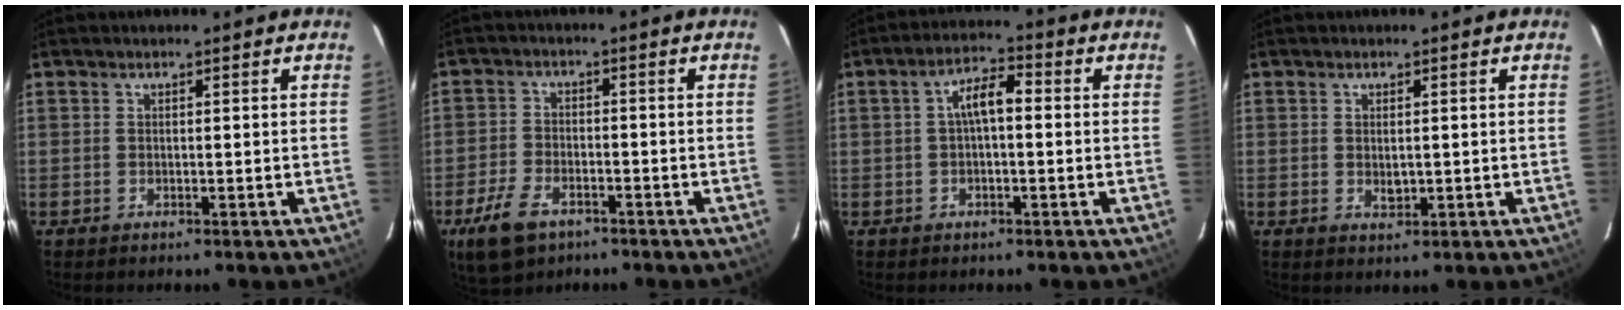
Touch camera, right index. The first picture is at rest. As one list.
[{"total": 9.0, "force": [-5.6, 4.9, 5.1], "torque": [-0.132, -0.007, -0.103]}, {"total": 5.1, "force": [0.0, 2.0, 4.7], "torque": [-0.087, 0.018, 0.002]}, {"total": 2.2, "force": [0.0, 1.2, 1.9], "torque": [-0.030, -0.001, 0.002]}]